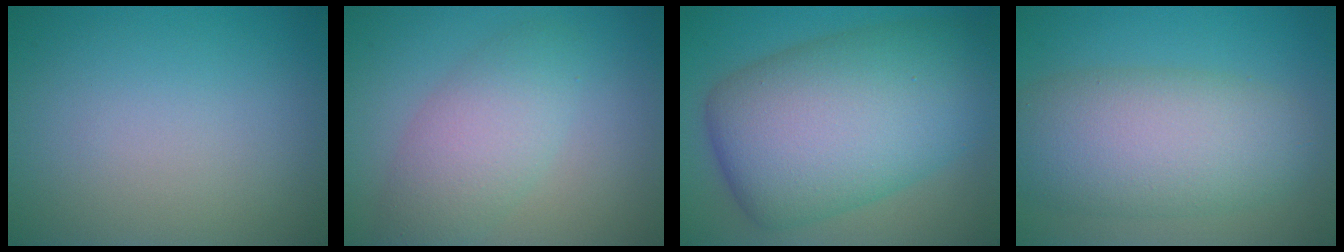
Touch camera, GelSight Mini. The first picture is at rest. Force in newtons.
{"total": 4.6, "press": 4.6, "slide": 0.3}
{"total": 13.3, "press": 13.3, "slide": 0.0}
{"total": 8.2, "press": 8.2, "slide": 0.3}